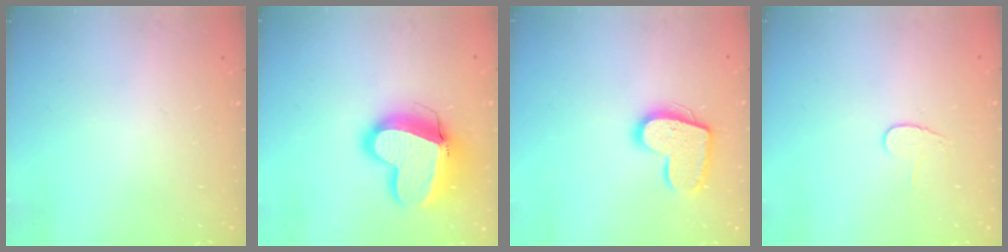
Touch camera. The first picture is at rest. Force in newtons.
{"total": 15.5, "press": 15.3, "slide": 2.2}
{"total": 14.5, "press": 14.5, "slide": 0.9}
{"total": 4.4, "press": 4.4, "slide": 0.5}